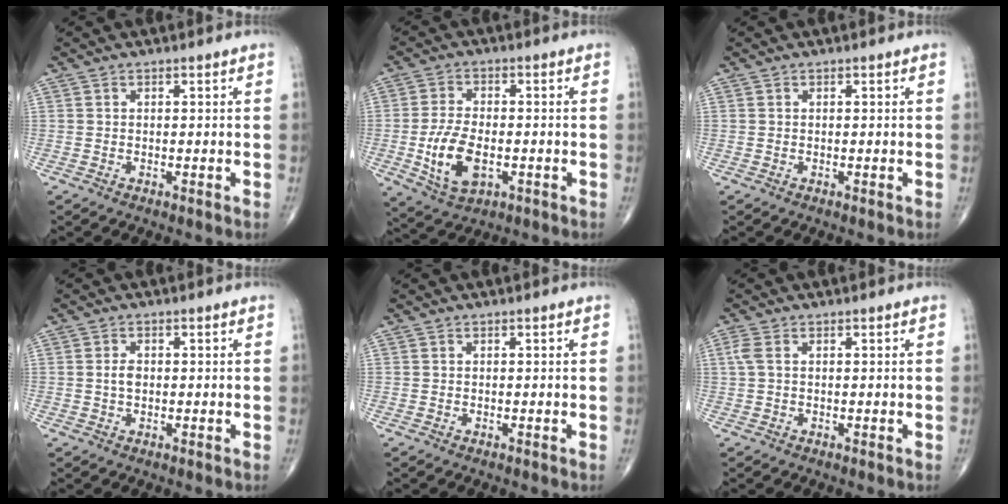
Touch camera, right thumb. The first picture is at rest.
{"total": 9.9, "force": [-2.3, 5.3, 8.0], "torque": [-0.153, 0.001, -0.036]}
{"total": 0.0}
{"total": 2.0, "force": [0.0, 1.3, 1.5], "torque": [-0.029, 0.001, -0.002]}
{"total": 0.0}
{"total": 2.0, "force": [0.5, 0.9, 1.7], "torque": [-0.049, 0.012, 0.013]}